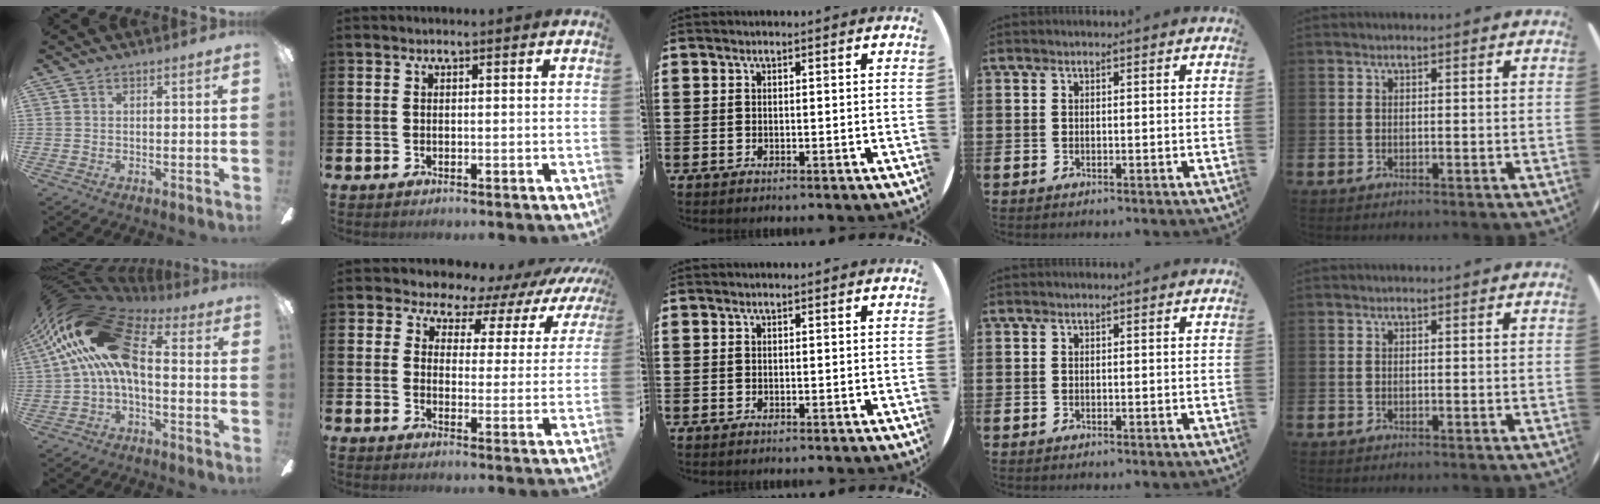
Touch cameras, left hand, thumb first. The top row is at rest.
{"thumb": {"total": 22.4, "force": [3.7, 11.3, 19.0], "torque": [-0.357, 0.009, 0.071]}, "index": {"total": 5.6, "force": [4.9, 2.8, 0.4], "torque": [-0.024, -0.049, 0.075]}}